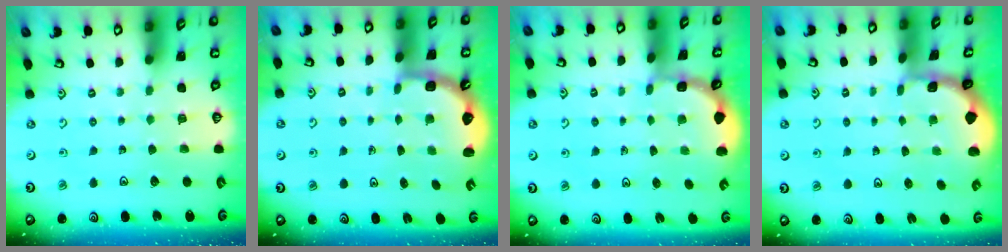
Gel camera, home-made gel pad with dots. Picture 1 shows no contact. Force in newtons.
{"total": 2.5, "press": 2.1, "slide": 1.3}
{"total": 1.6, "press": 1.6, "slide": 0.2}
{"total": 1.1, "press": 1.1, "slide": 0.1}